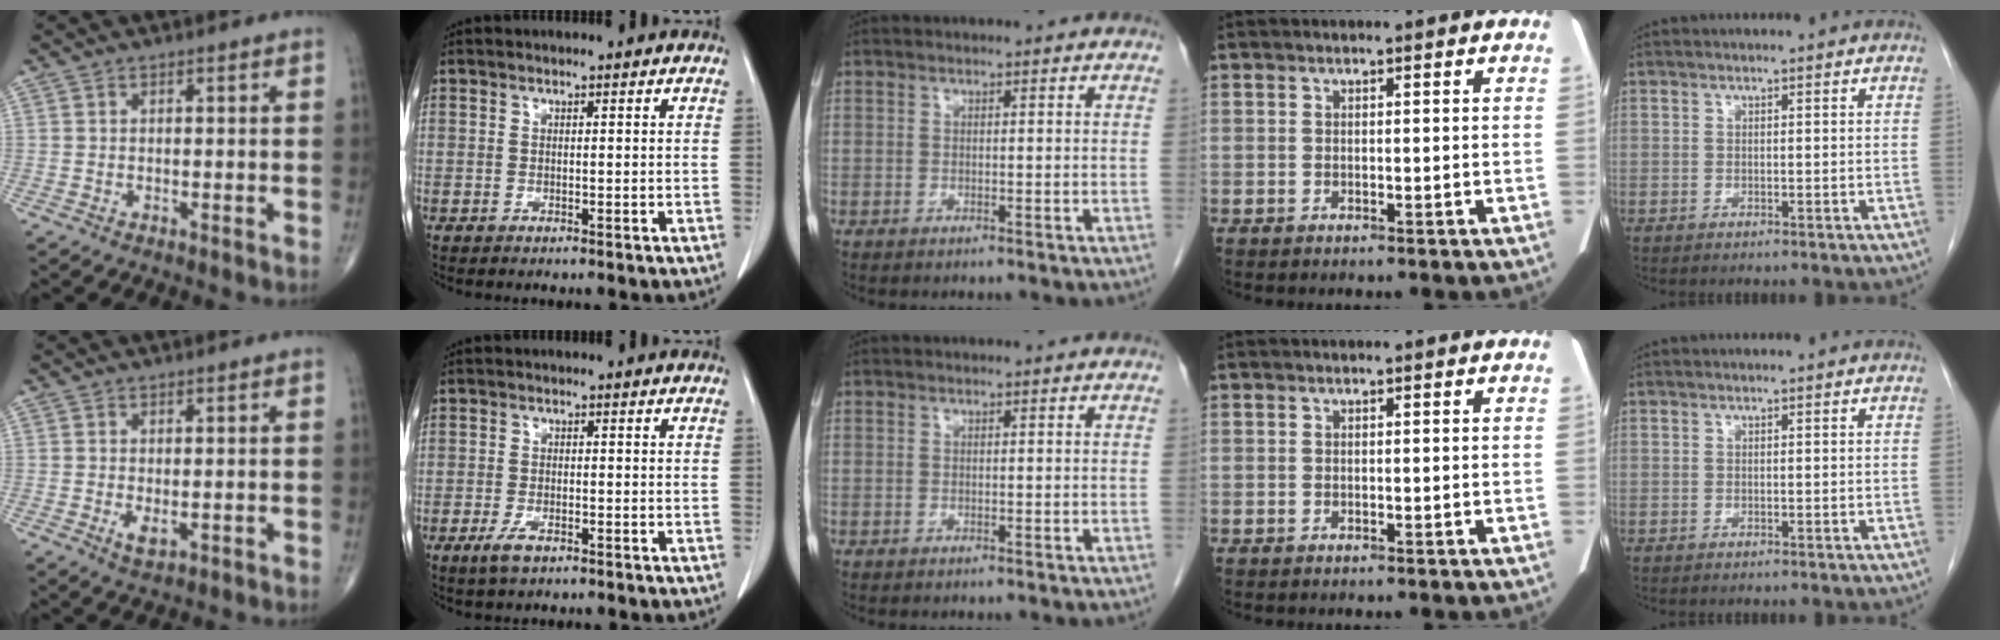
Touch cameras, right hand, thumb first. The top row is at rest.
{"thumb": {"total": 2.3, "force": [-0.4, 1.0, 2.0], "torque": [-0.032, -0.005, -0.001]}, "index": {"total": 2.9, "force": [-1.8, 1.0, 2.0], "torque": [-0.044, -0.002, -0.032]}}